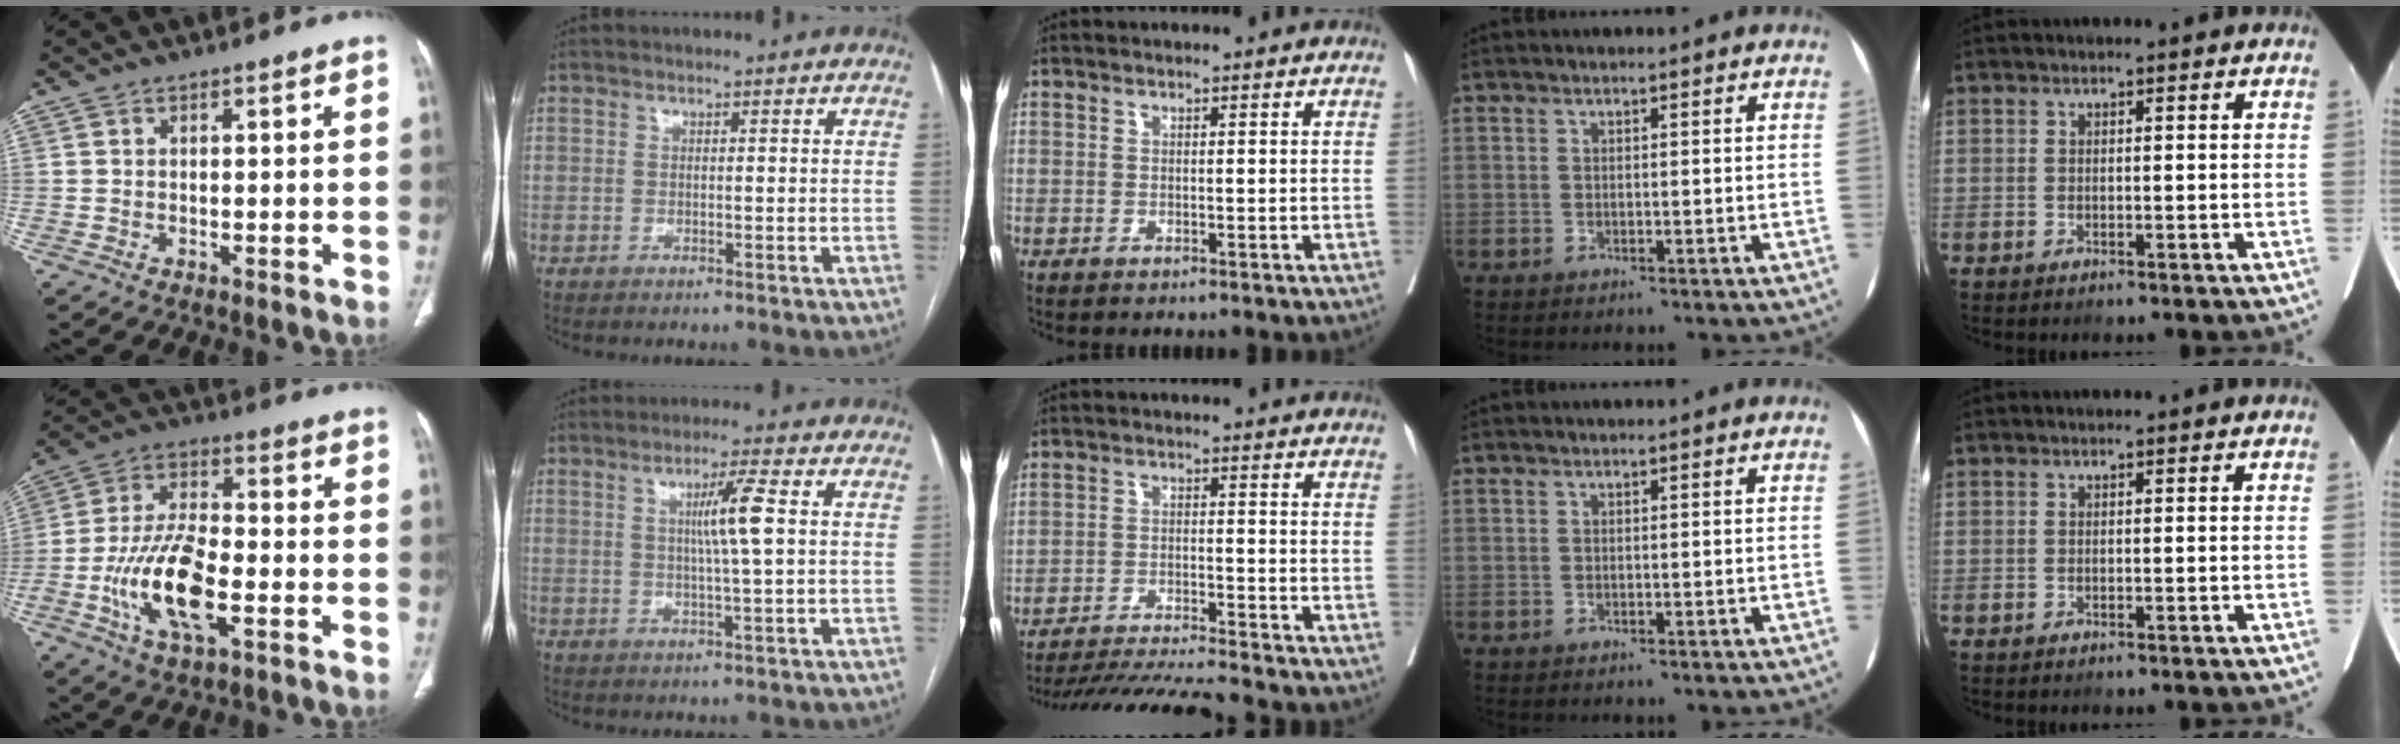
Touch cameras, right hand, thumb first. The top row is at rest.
{"thumb": {"total": 14.9, "force": [-4.7, 6.5, 12.6], "torque": [-0.242, 0.020, -0.086]}, "index": {"total": 5.6, "force": [1.1, -0.8, 5.4], "torque": [-0.096, -0.001, 0.020]}, "middle": {"total": 12.0, "force": [-11.3, -1.6, 3.7], "torque": [-0.048, -0.020, -0.185]}}